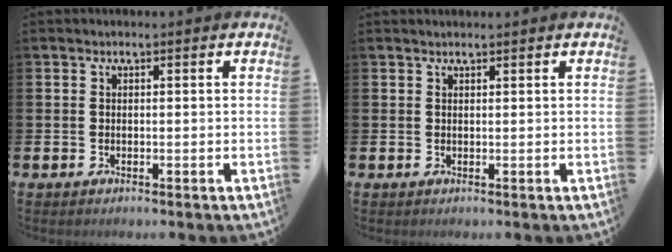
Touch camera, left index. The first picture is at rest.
{"total": 0.5, "force": [0.5, 0.0, 0.1], "torque": [0.009, -0.004, 0.007]}